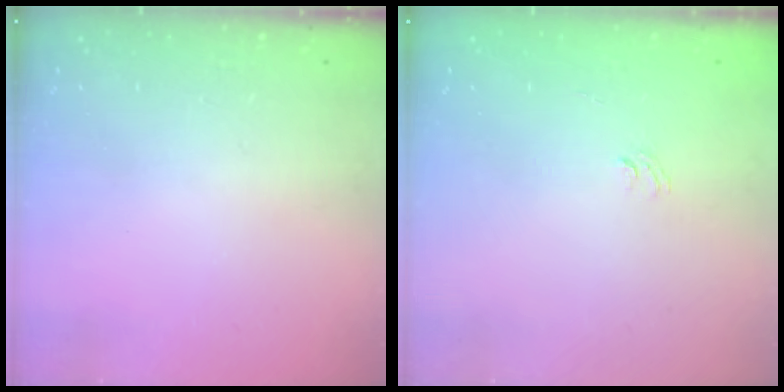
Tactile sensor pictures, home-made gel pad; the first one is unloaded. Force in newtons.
{"total": 1.6, "press": 1.2, "slide": 1.0}